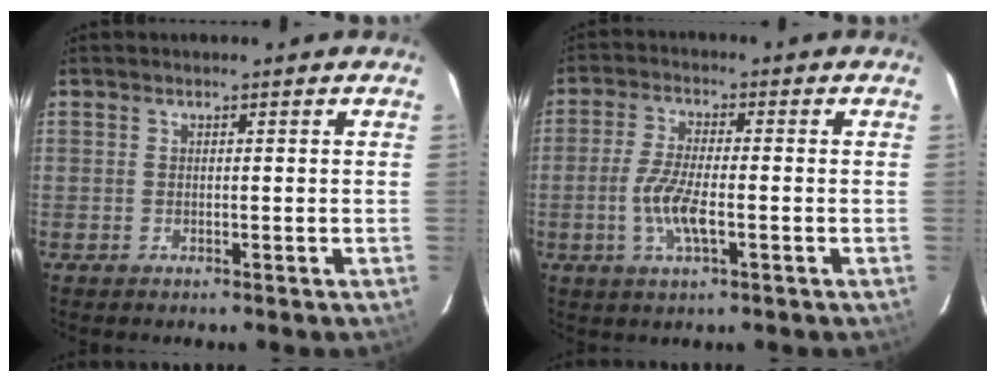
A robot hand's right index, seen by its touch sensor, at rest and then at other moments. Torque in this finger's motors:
{"motor_torque": [0.85, -0.26, 0.55, 0.13]}